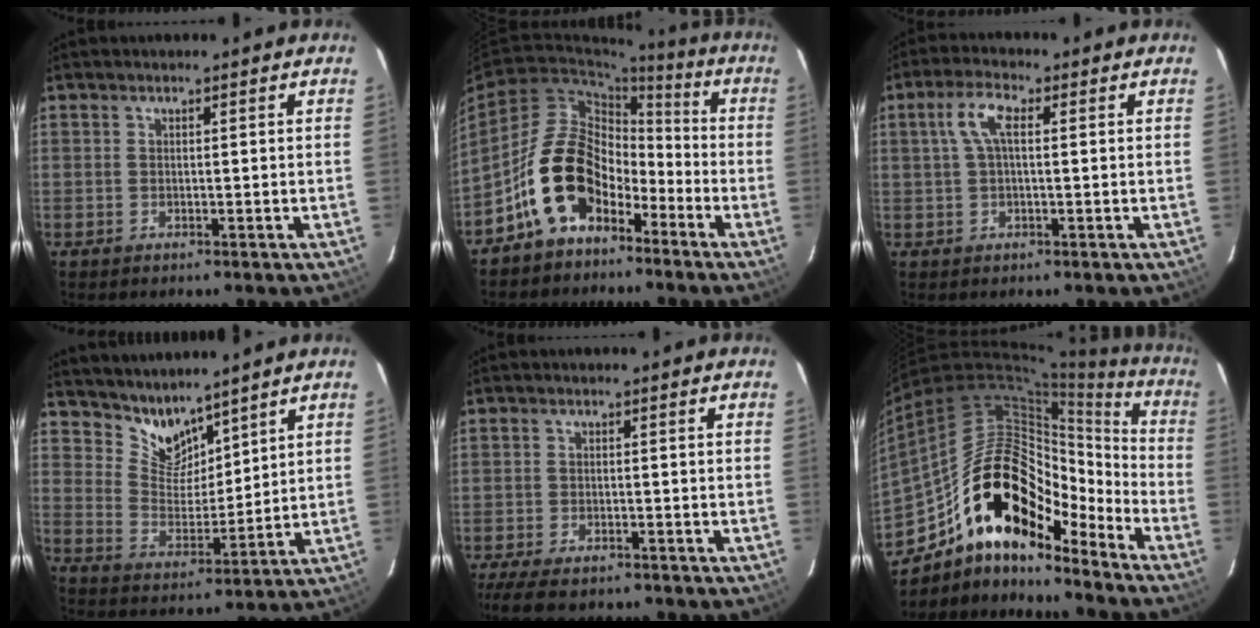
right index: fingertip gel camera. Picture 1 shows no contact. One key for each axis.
{"total": 13.6, "fx": -7.9, "fy": 8.6, "fz": 7.0, "tx": -0.123, "ty": 0.028, "tz": -0.131}
{"total": 5.0, "fx": 1.0, "fy": 1.4, "fz": 4.6, "tx": -0.094, "ty": 0.011, "tz": 0.019}
{"total": 7.7, "fx": 7.0, "fy": 2.7, "fz": 1.8, "tx": -0.030, "ty": -0.005, "tz": 0.138}
{"total": 10.0, "fx": -8.2, "fy": 3.0, "fz": 4.8, "tx": -0.116, "ty": -0.031, "tz": -0.140}
{"total": 23.3, "fx": -13.8, "fy": 11.3, "fz": 15.0, "tx": -0.262, "ty": 0.015, "tz": -0.241}